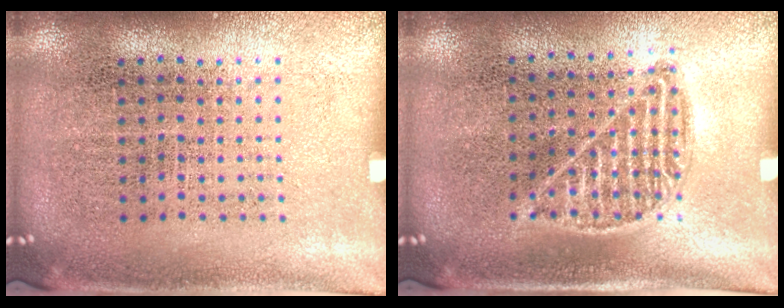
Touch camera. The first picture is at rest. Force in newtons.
{"total": 0.9, "press": 0.9, "slide": 0.4}